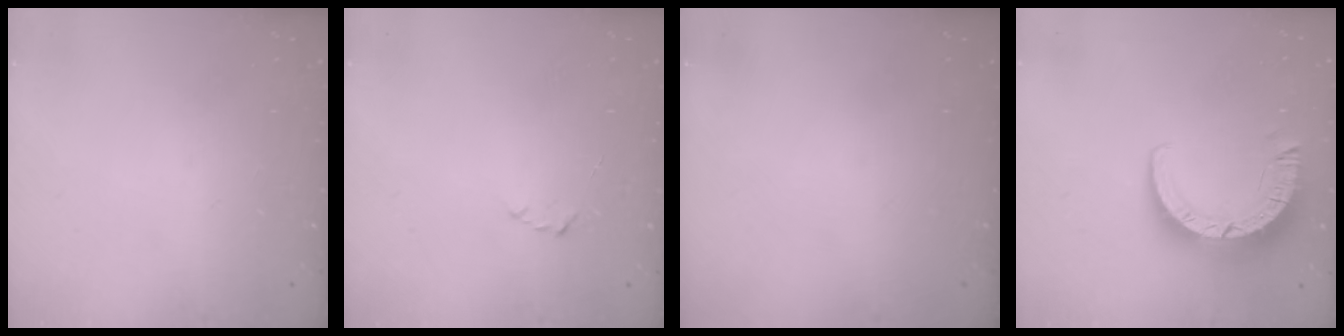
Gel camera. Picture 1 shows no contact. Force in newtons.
{"total": 2.2, "press": 2.1, "slide": 0.3}
{"total": 0.0}
{"total": 9.2, "press": 9.2, "slide": 1.2}